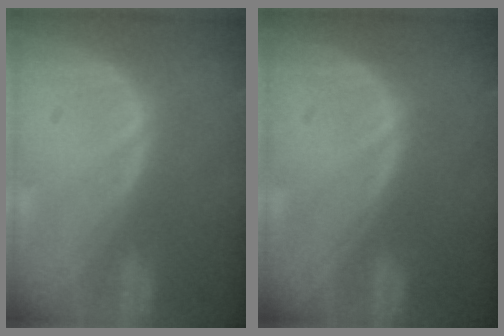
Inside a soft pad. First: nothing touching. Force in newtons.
{"total": 0.0}